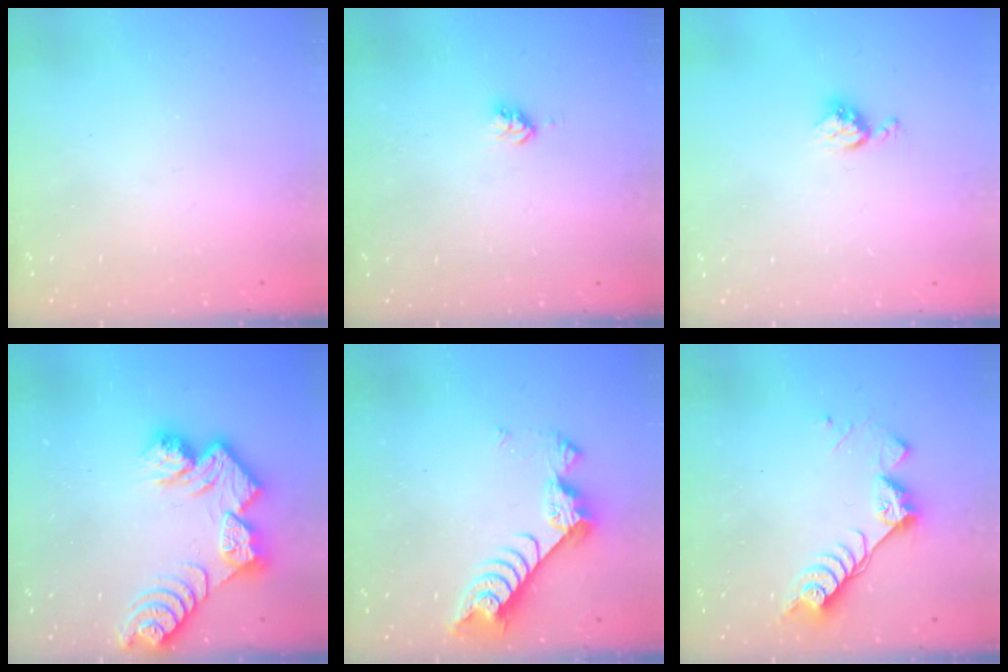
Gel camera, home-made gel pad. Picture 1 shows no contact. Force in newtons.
{"total": 2.8, "press": 2.8, "slide": 0.2}
{"total": 4.2, "press": 4.2, "slide": 0.5}
{"total": 12.5, "press": 12.5, "slide": 1.1}
{"total": 7.4, "press": 7.3, "slide": 1.0}
{"total": 8.3, "press": 8.2, "slide": 0.7}